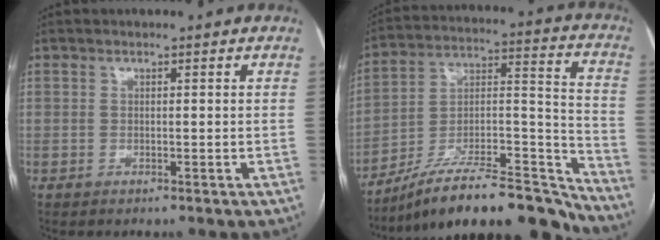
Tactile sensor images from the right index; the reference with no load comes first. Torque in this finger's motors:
{"motor_torque": [0.88, -1.26, 0.56, 0.16]}